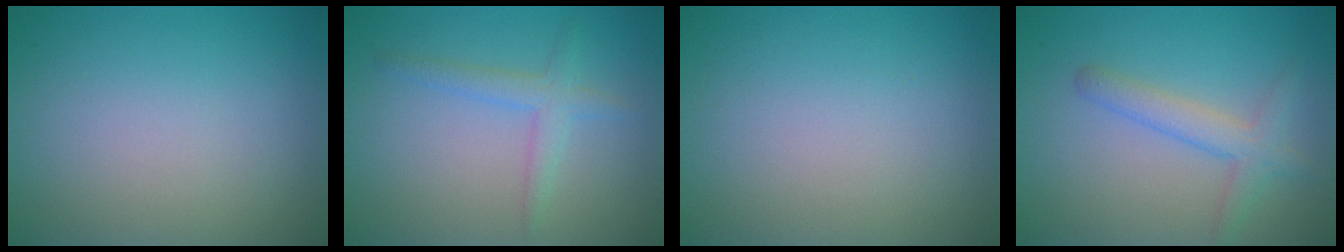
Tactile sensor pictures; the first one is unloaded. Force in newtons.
{"total": 2.1, "press": 2.1, "slide": 0.1}
{"total": 0.0}
{"total": 2.9, "press": 2.8, "slide": 0.2}